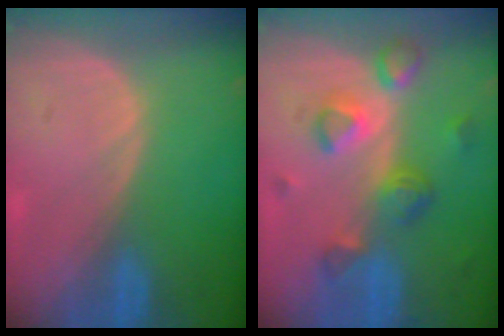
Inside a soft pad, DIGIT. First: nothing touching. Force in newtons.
{"total": 7.9, "press": 7.0, "slide": 3.6}